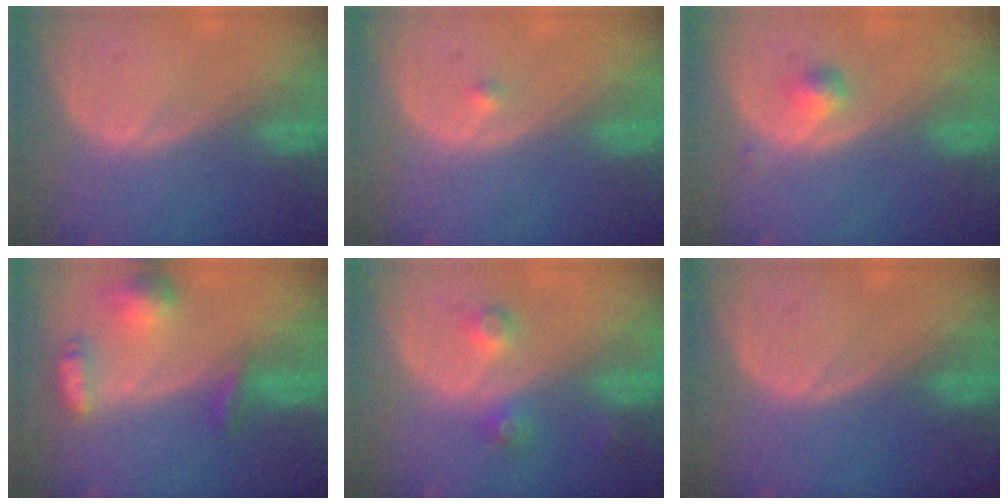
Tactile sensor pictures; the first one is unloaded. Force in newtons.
{"total": 0.8, "press": 0.6, "slide": 0.4}
{"total": 2.0, "press": 2.0, "slide": 0.2}
{"total": 6.7, "press": 6.4, "slide": 2.0}
{"total": 3.6, "press": 3.6, "slide": 0.6}
{"total": 0.0}